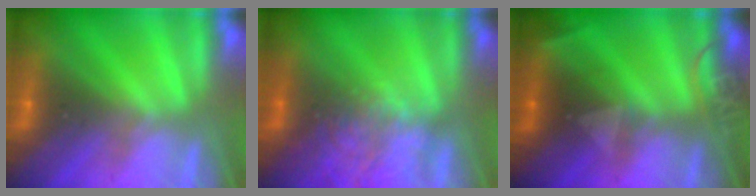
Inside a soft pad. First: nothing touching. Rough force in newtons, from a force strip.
{"total": 2.2}
{"total": 2.2}